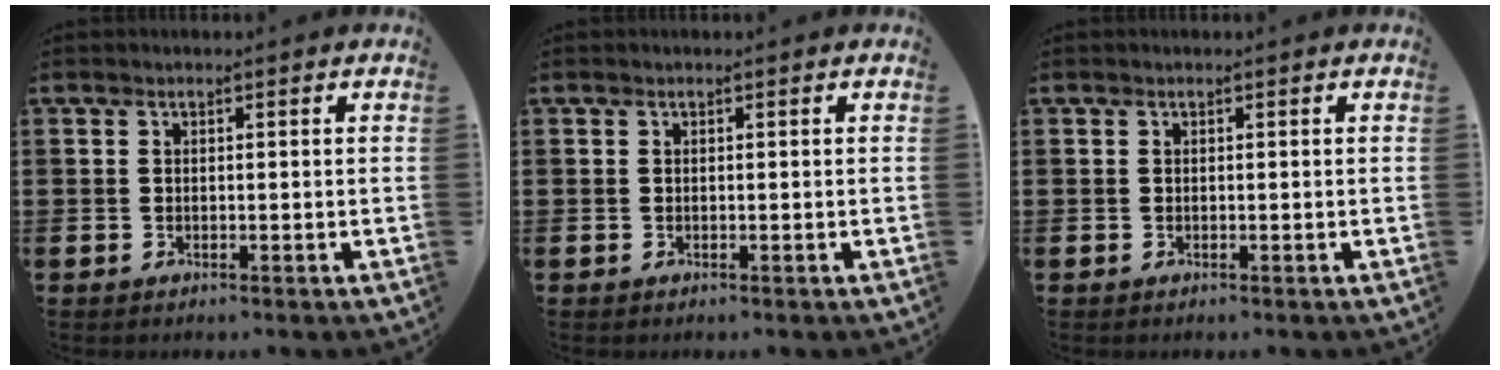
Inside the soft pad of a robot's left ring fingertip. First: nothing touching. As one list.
[{"total": 0.0}, {"total": 0.0}]